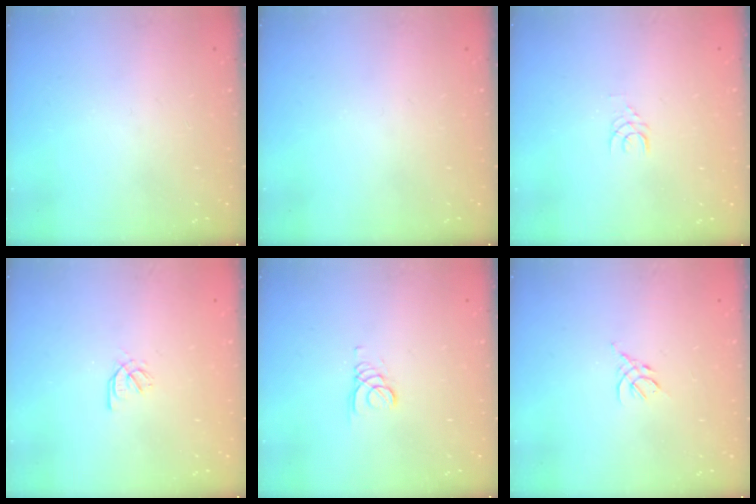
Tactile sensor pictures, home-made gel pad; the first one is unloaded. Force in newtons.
{"total": 0.0}
{"total": 3.2, "press": 3.2, "slide": 0.4}
{"total": 1.5, "press": 1.4, "slide": 0.2}
{"total": 1.2, "press": 1.2, "slide": 0.1}
{"total": 3.8, "press": 3.7, "slide": 0.8}